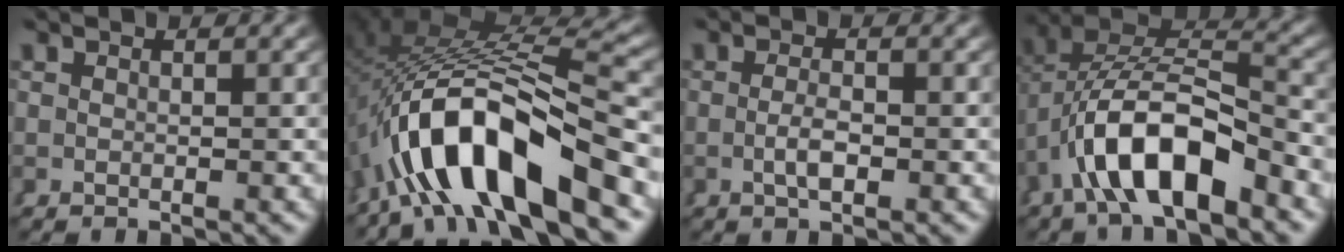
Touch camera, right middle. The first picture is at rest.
{"total": 13.8, "force": [-2.7, 7.7, 11.1], "torque": [-0.225, -0.021, -0.034]}
{"total": 1.7, "force": [-0.8, 0.2, 1.5], "torque": [-0.029, -0.013, -0.007]}
{"total": 10.3, "force": [-1.6, 6.9, 7.4], "torque": [-0.148, -0.028, -0.020]}